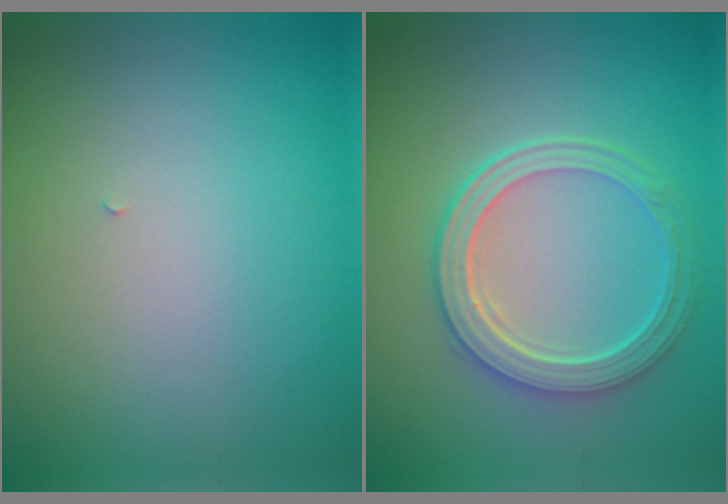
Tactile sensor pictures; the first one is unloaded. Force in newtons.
{"total": 4.7, "press": 3.9, "slide": 2.7}